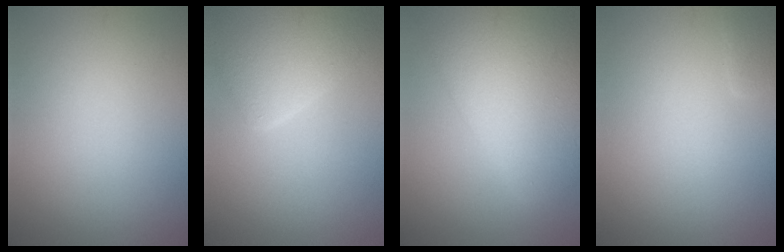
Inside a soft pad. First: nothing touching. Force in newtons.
{"total": 4.4, "press": 4.4, "slide": 0.3}
{"total": 8.6, "press": 8.6, "slide": 0.3}
{"total": 0.9, "press": 0.9, "slide": 0.1}